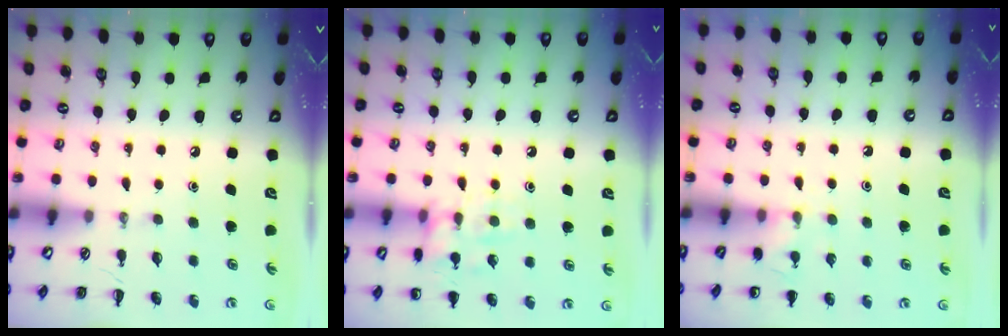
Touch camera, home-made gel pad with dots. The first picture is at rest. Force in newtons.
{"total": 10.9, "press": 10.8, "slide": 1.1}
{"total": 5.8, "press": 5.5, "slide": 1.9}